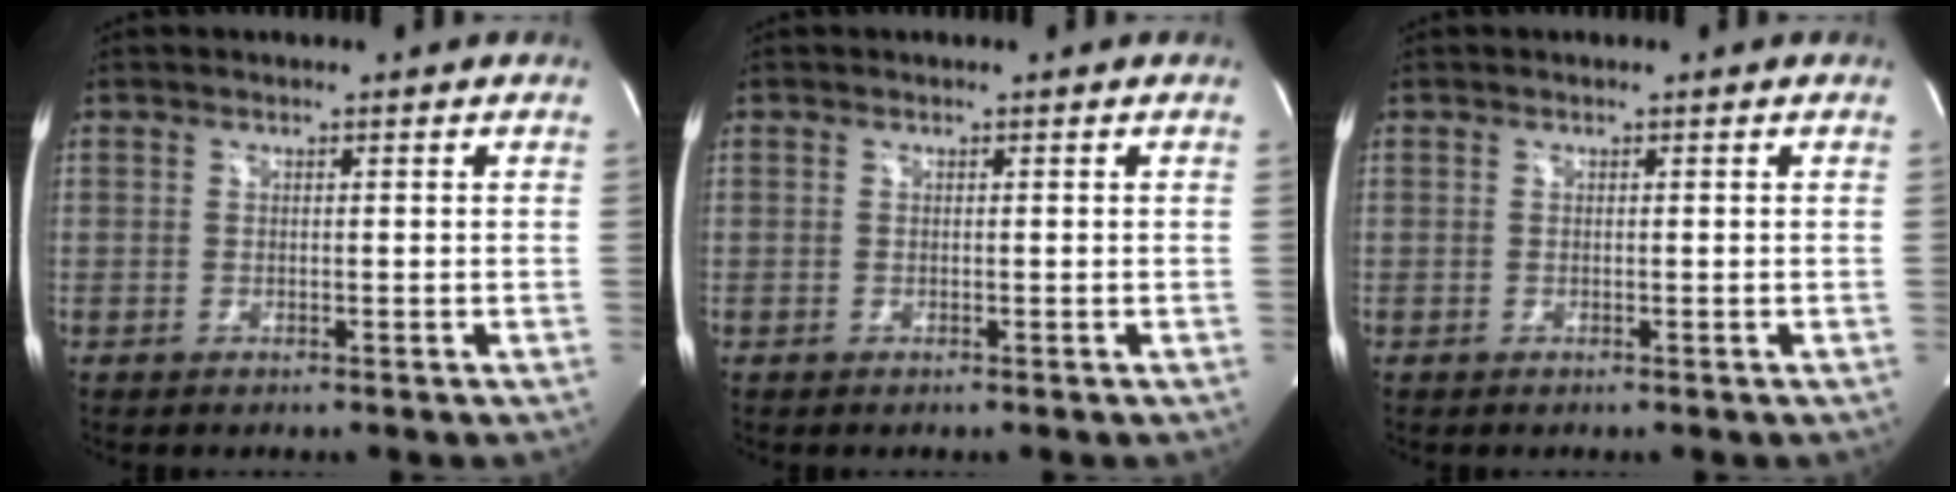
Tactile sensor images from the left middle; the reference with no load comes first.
{"total": 0.0}
{"total": 0.0}